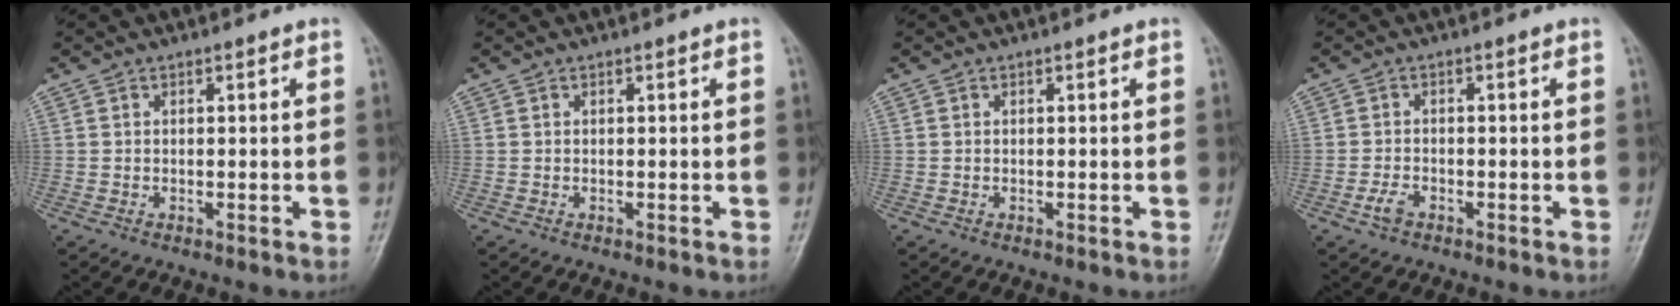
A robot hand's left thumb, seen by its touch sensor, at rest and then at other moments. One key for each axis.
{"total": 0.0}
{"total": 0.0}
{"total": 2.3, "fx": -1.3, "fy": 1.3, "fz": 1.4, "tx": -0.033, "ty": 0.006, "tz": -0.027}